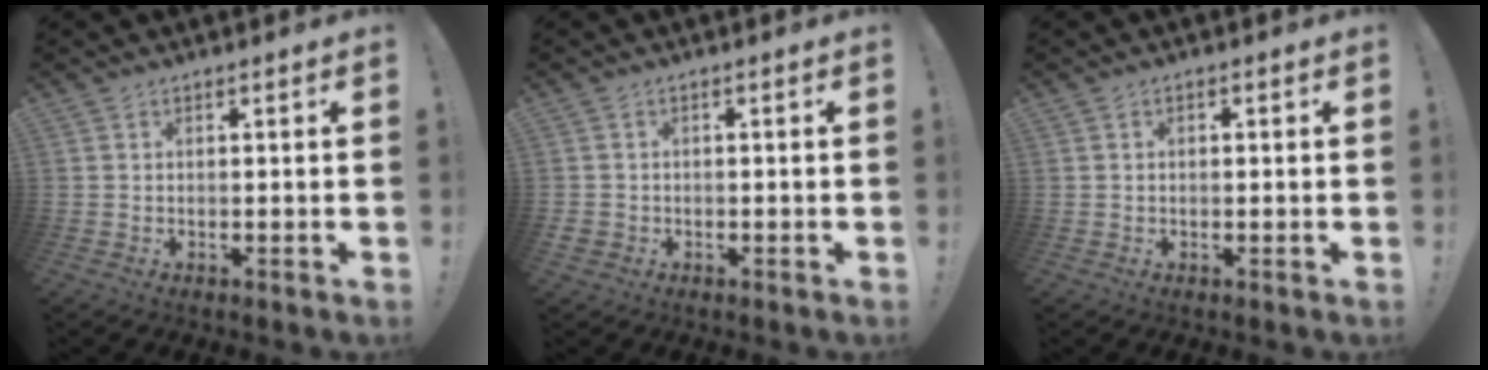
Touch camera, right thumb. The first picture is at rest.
{"total": 1.5, "force": [-0.4, 1.4, 0.5], "torque": [-0.007, 0.002, -0.007]}
{"total": 0.9, "force": [-0.4, 0.6, 0.5], "torque": [-0.018, 0.006, -0.006]}